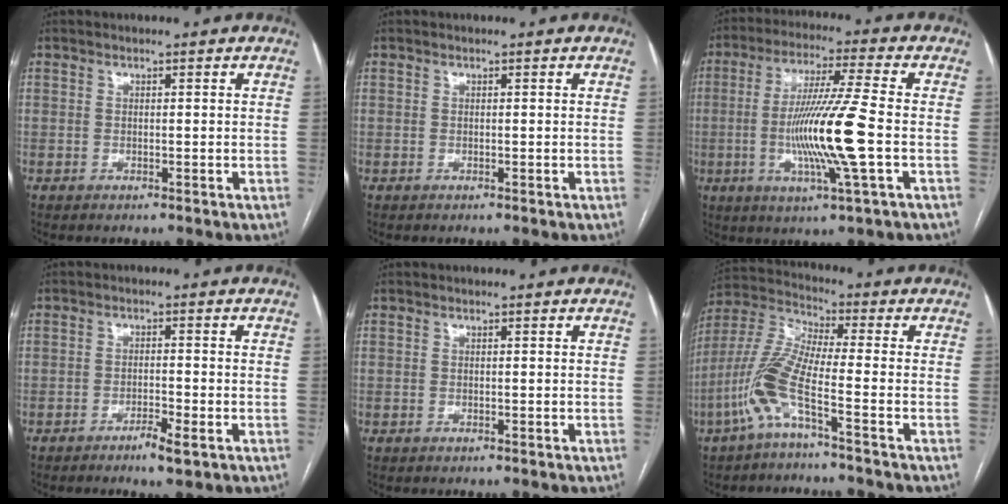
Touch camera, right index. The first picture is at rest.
{"total": 0.0}
{"total": 13.6, "force": [-2.3, -0.8, 13.4], "torque": [-0.261, -0.012, -0.049]}
{"total": 3.4, "force": [-1.9, 0.5, 2.7], "torque": [-0.045, -0.002, -0.031]}
{"total": 0.0}
{"total": 9.8, "force": [-4.6, 0.2, 8.7], "torque": [-0.201, 0.005, -0.104]}